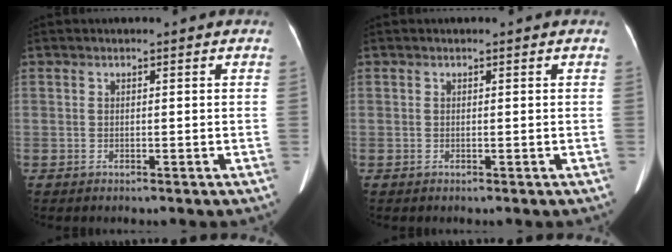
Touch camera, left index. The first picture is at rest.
{"total": 0.0}